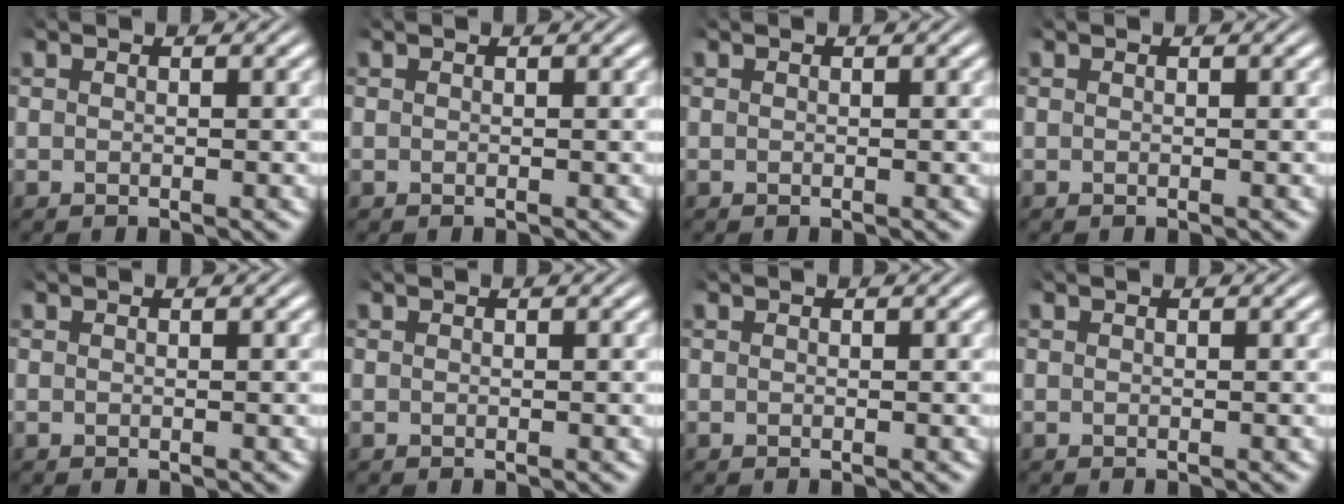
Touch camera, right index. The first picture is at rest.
{"total": 0.0}
{"total": 0.0}
{"total": 0.0}
{"total": 0.0}
{"total": 0.0}
{"total": 0.0}
{"total": 0.0}